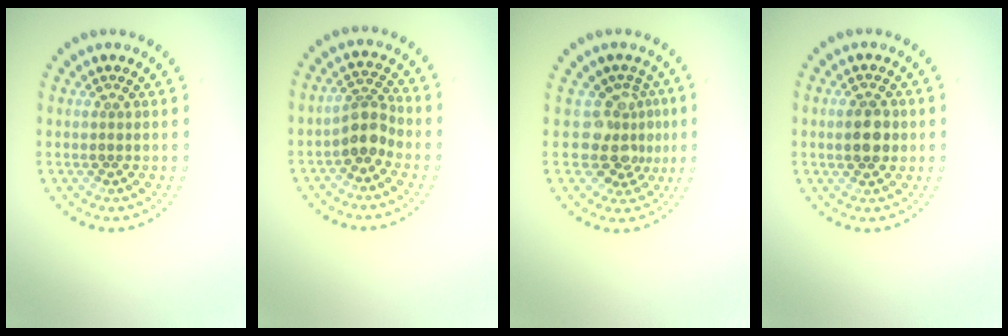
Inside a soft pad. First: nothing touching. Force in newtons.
{"total": 2.7, "press": 2.2, "slide": 1.6}
{"total": 3.8, "press": 2.8, "slide": 2.5}
{"total": 3.0, "press": 3.0, "slide": 0.1}